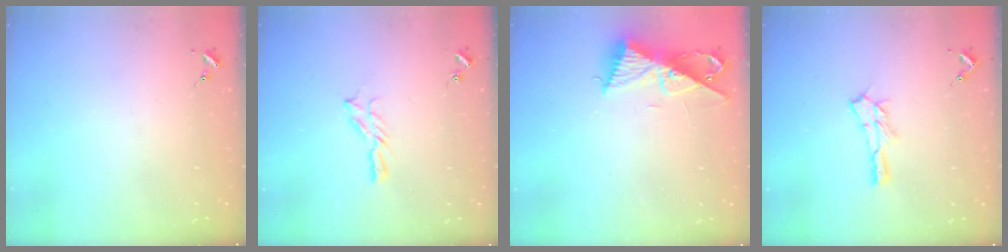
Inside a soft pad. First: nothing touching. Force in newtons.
{"total": 6.2, "press": 6.2, "slide": 0.1}
{"total": 10.0, "press": 10.0, "slide": 0.6}
{"total": 8.4, "press": 8.4, "slide": 0.3}